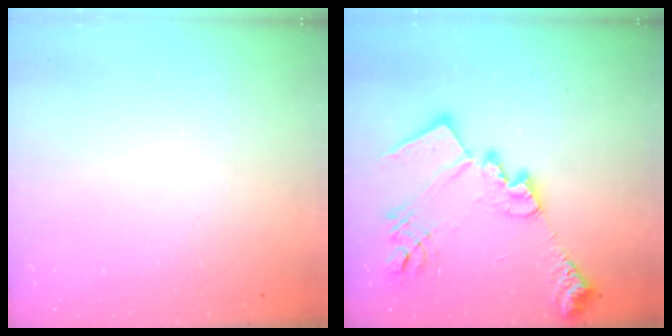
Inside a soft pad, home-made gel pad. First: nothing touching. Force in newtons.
{"total": 22.2, "press": 22.1, "slide": 1.7}